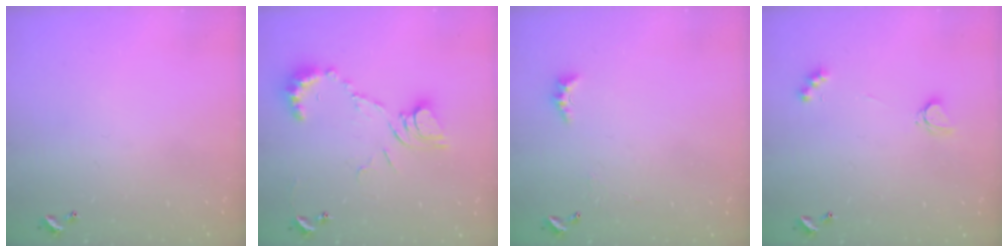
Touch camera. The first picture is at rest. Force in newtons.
{"total": 11.6, "press": 11.6, "slide": 1.1}
{"total": 2.4, "press": 2.3, "slide": 0.6}
{"total": 2.6, "press": 2.5, "slide": 0.5}